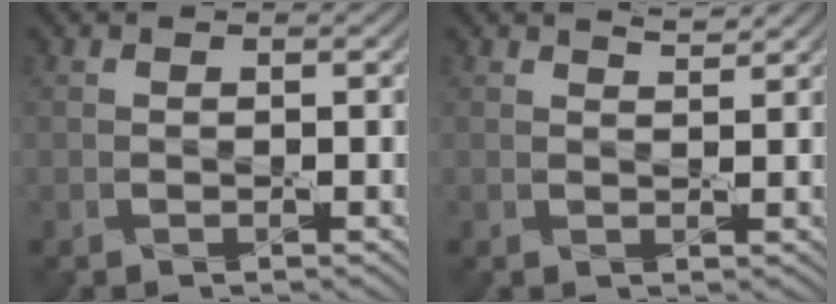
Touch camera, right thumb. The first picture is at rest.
{"total": 1.4, "force": [1.3, 0.1, 0.5], "torque": [-0.016, -0.001, 0.022]}